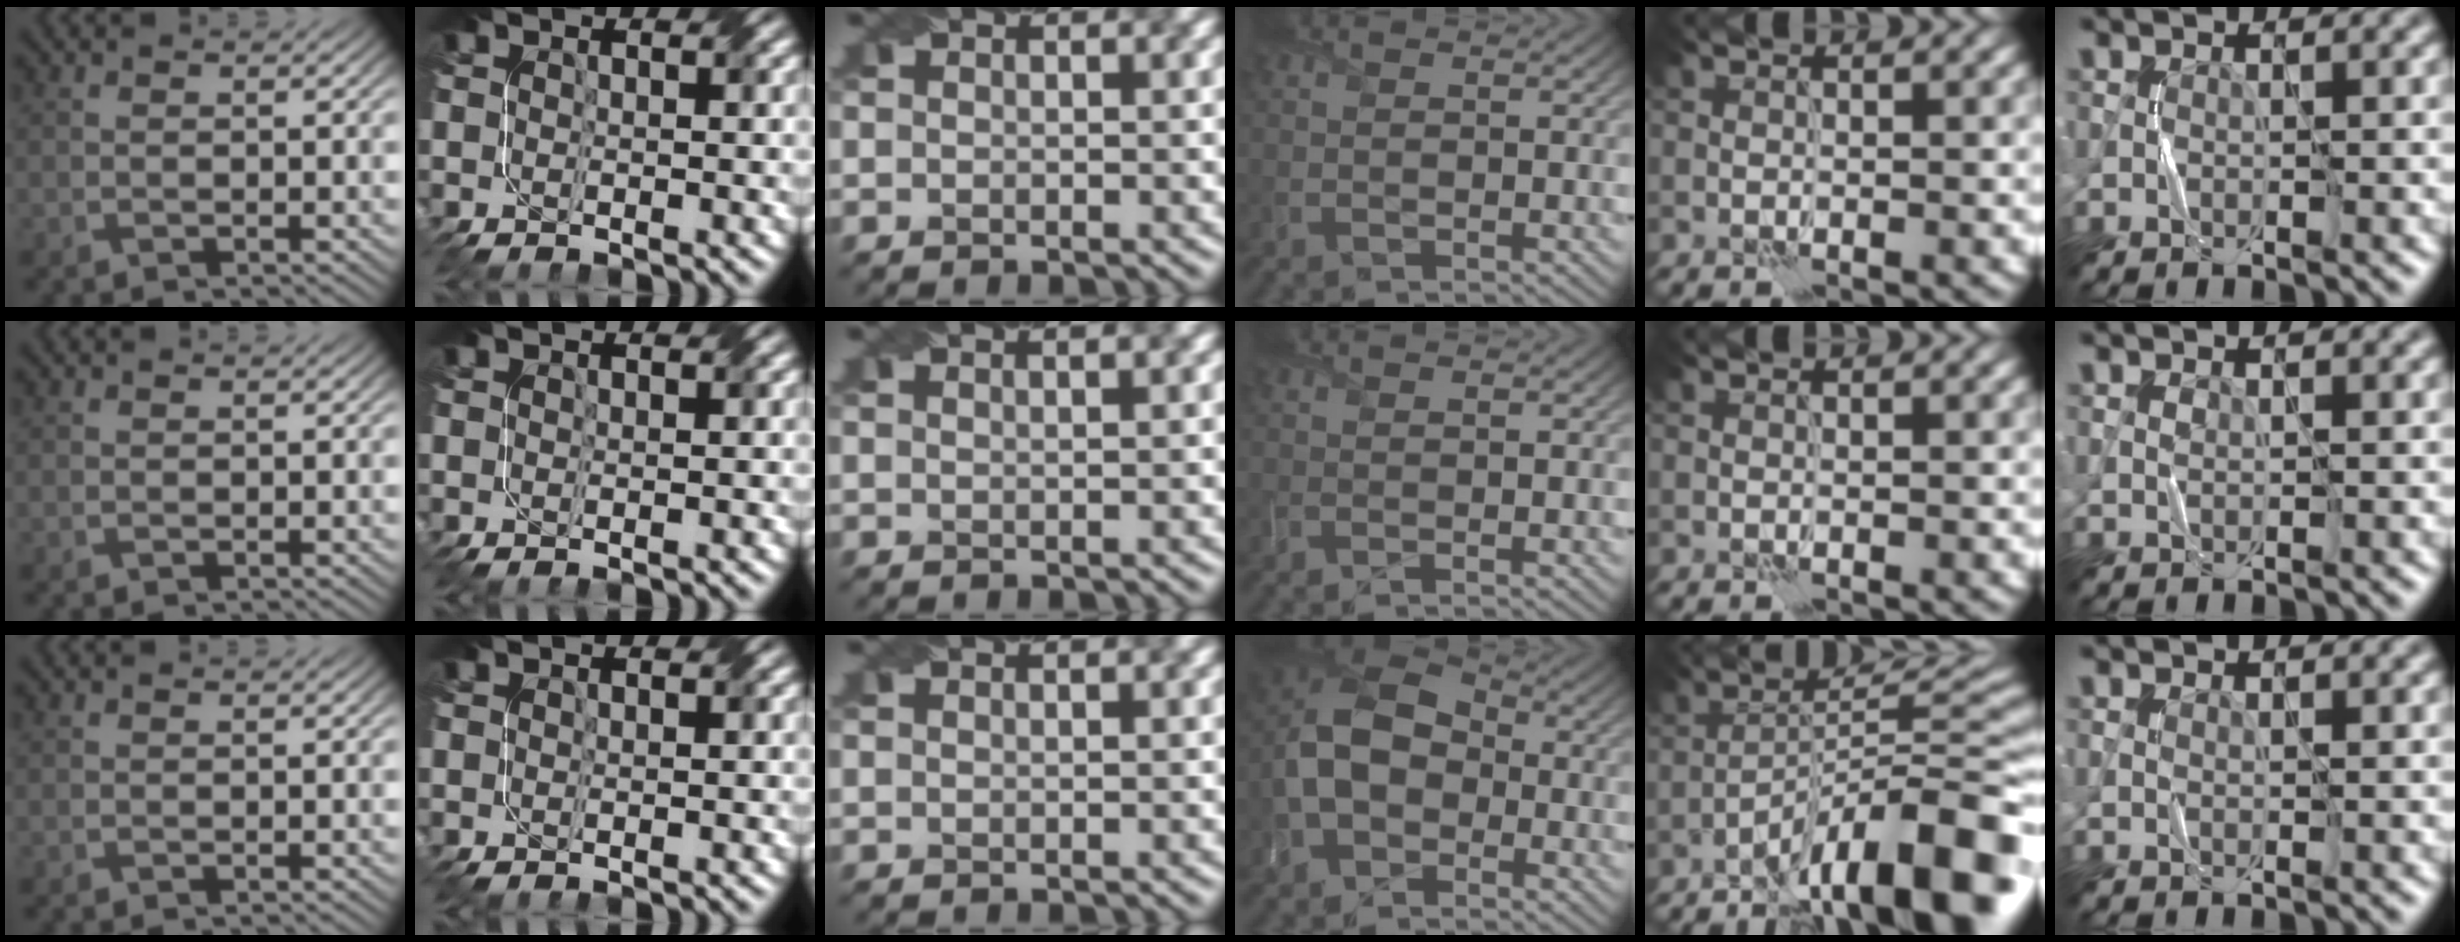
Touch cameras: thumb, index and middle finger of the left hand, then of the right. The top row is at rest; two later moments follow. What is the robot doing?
{"motion": "fold", "object": "netting"}